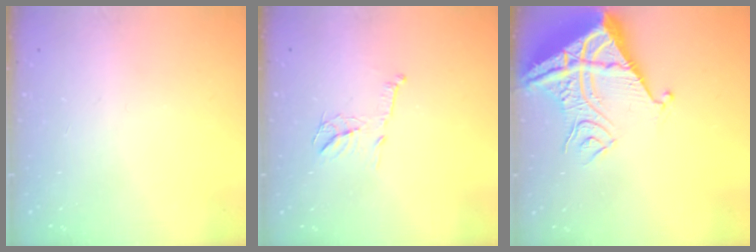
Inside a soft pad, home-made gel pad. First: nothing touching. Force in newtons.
{"total": 9.7, "press": 9.7, "slide": 0.3}
{"total": 11.5, "press": 11.5, "slide": 1.2}